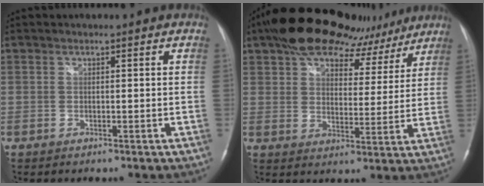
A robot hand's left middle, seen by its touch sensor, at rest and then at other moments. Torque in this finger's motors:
{"motor_torque": [1.07, -1.07, 0.46, 0.10]}